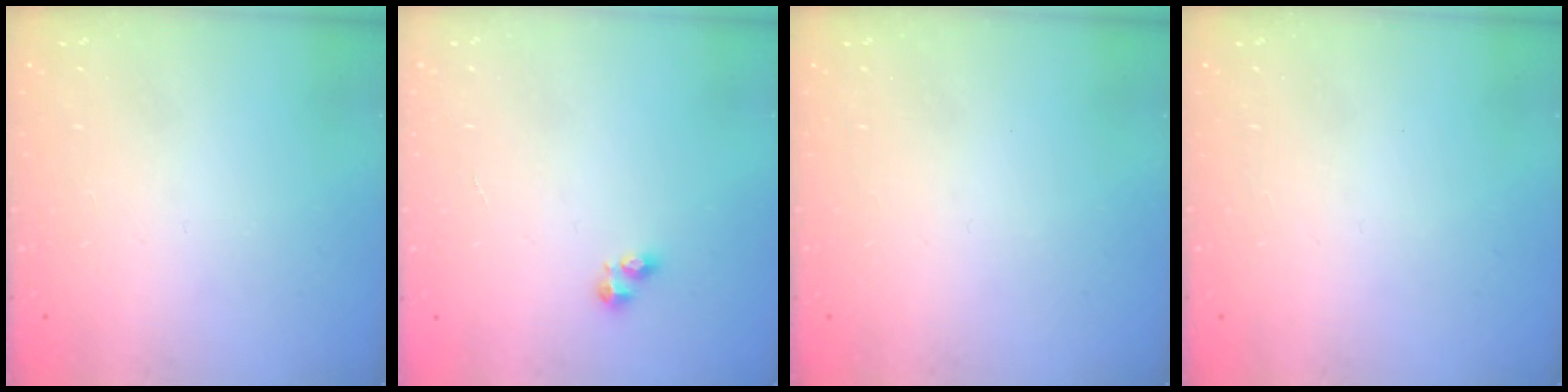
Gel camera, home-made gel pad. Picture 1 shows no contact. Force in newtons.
{"total": 2.8, "press": 2.8, "slide": 0.4}
{"total": 0.0}
{"total": 0.0}